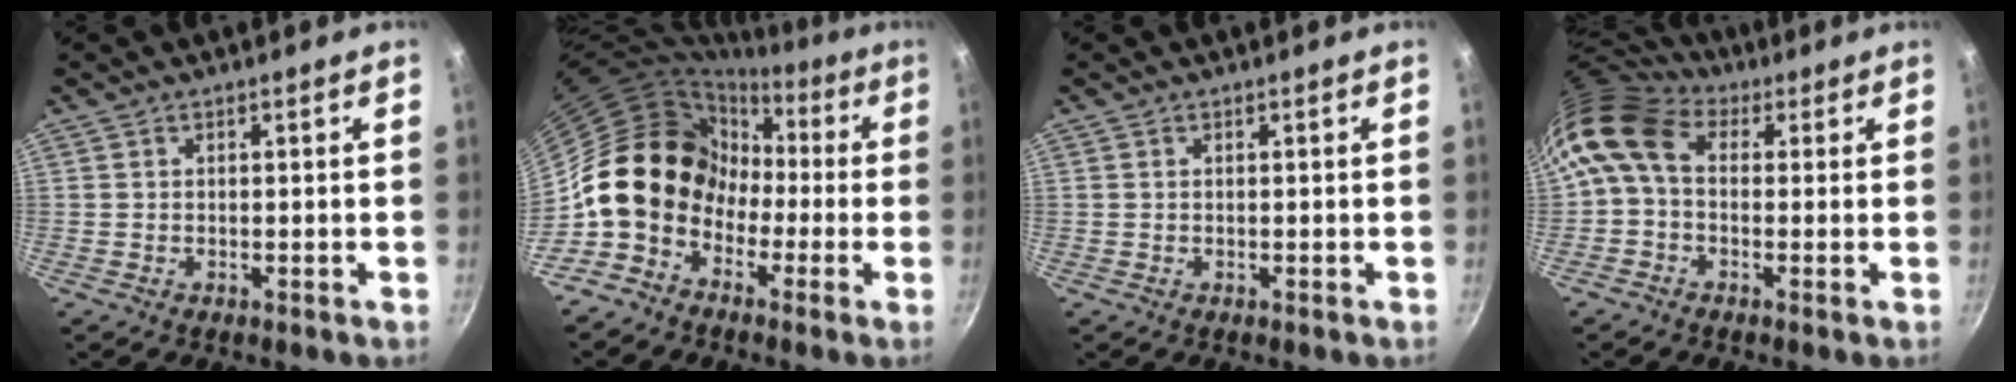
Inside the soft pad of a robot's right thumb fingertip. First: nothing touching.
{"total": 12.8, "force": [-3.0, 10.6, 6.5], "torque": [-0.045, 0.046, -0.064]}
{"total": 0.0}
{"total": 9.5, "force": [1.4, 6.7, 6.5], "torque": [-0.121, 0.022, 0.005]}